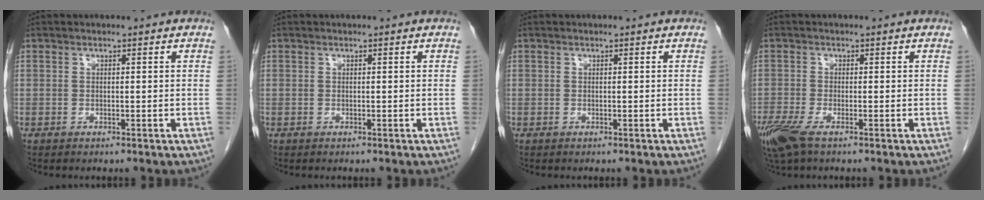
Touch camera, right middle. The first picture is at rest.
{"total": 0.0}
{"total": 0.0}
{"total": 5.2, "force": [-3.2, 1.3, 3.9], "torque": [-0.085, -0.017, -0.063]}